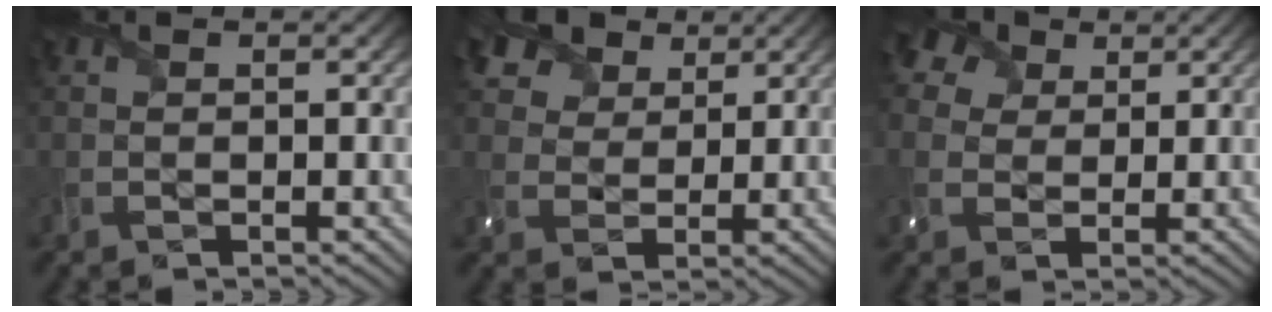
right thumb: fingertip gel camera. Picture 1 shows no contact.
{"total": 9.5, "force": [6.1, 6.1, 3.9], "torque": [-0.138, 0.007, 0.108]}
{"total": 6.7, "force": [3.2, 4.9, 3.3], "torque": [-0.099, 0.018, 0.055]}